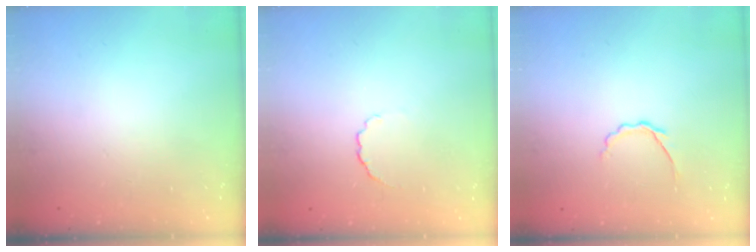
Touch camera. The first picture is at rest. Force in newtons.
{"total": 2.9, "press": 2.7, "slide": 1.0}
{"total": 2.9, "press": 2.7, "slide": 0.8}